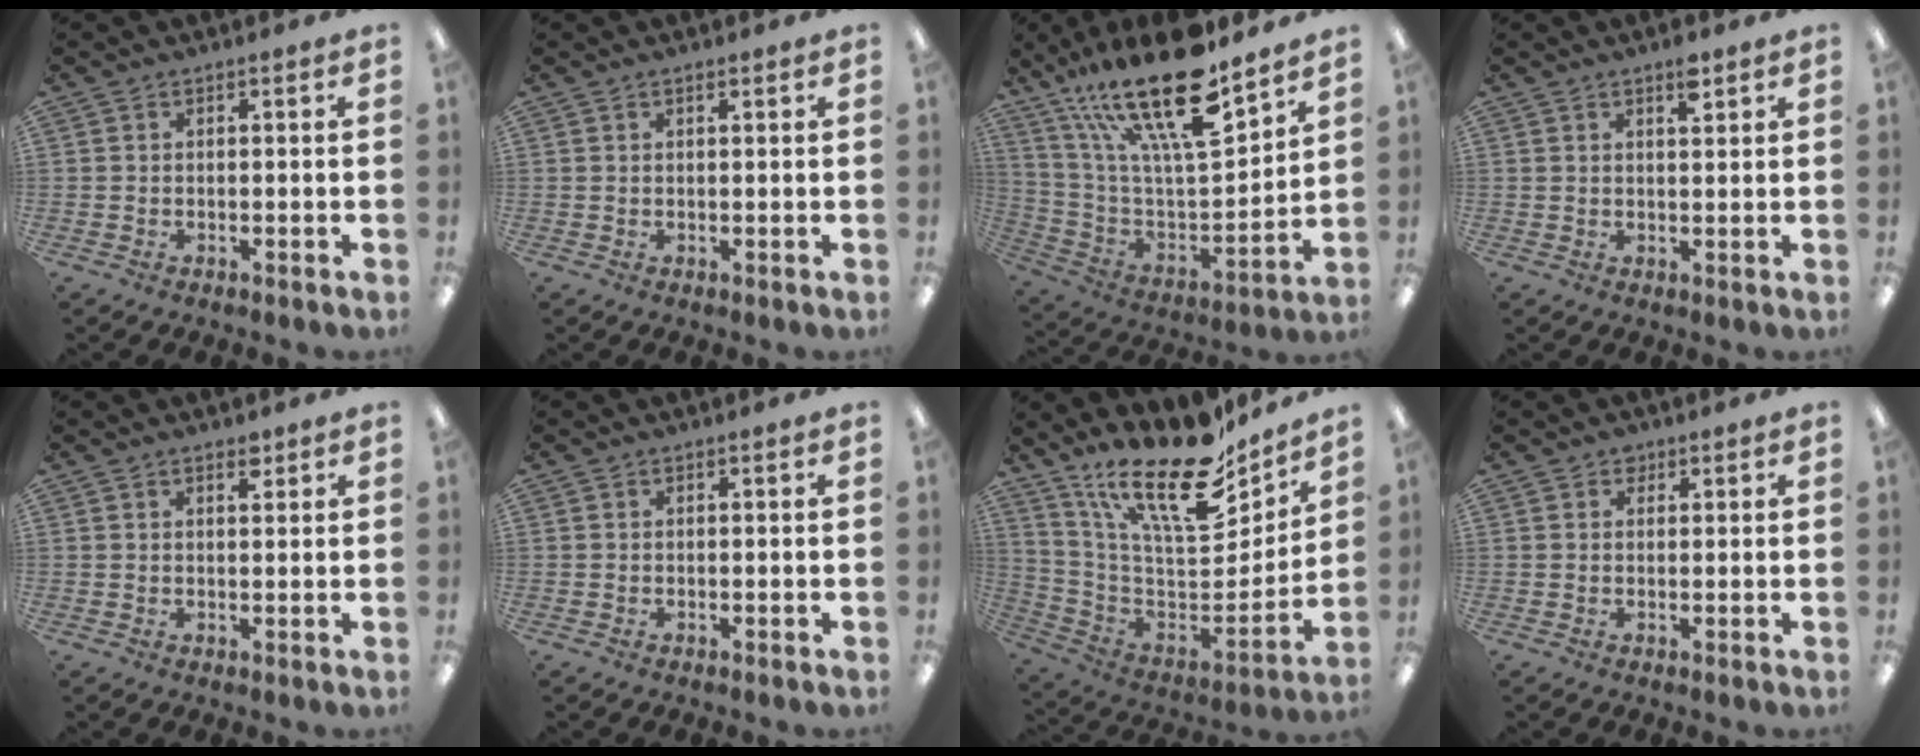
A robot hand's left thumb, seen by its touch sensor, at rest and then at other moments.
{"total": 0.8, "force": [0.6, 0.2, 0.5], "torque": [-0.011, 0.000, 0.012]}
{"total": 24.7, "force": [17.5, 7.0, 16.0], "torque": [-0.297, -0.117, 0.295]}
{"total": 3.6, "force": [2.5, 1.2, 2.3], "torque": [-0.027, -0.009, 0.039]}
{"total": 2.3, "force": [1.8, 1.0, 1.0], "torque": [-0.006, -0.006, 0.030]}
{"total": 0.0}
{"total": 23.6, "force": [17.0, 8.6, 14.0], "torque": [-0.230, -0.127, 0.289]}
{"total": 1.8, "force": [1.2, 1.1, 0.6], "torque": [-0.003, -0.002, 0.021]}